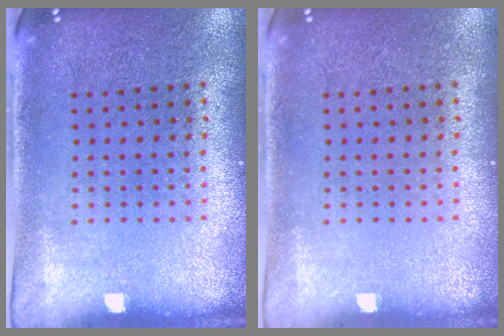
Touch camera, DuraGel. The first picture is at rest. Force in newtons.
{"total": 0.0}